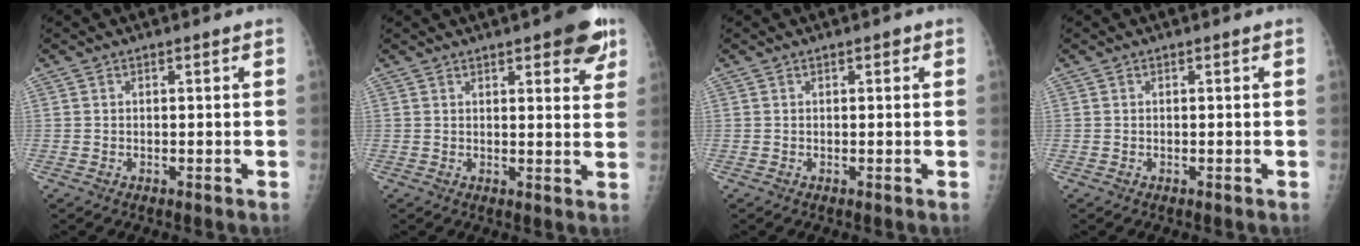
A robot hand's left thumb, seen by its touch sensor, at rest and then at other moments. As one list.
[{"total": 8.6, "force": [4.9, 2.7, 6.5], "torque": [-0.056, -0.018, 0.056]}, {"total": 0.8, "force": [0.4, 0.4, 0.5], "torque": [-0.001, 0.001, 0.002]}, {"total": 0.0}]